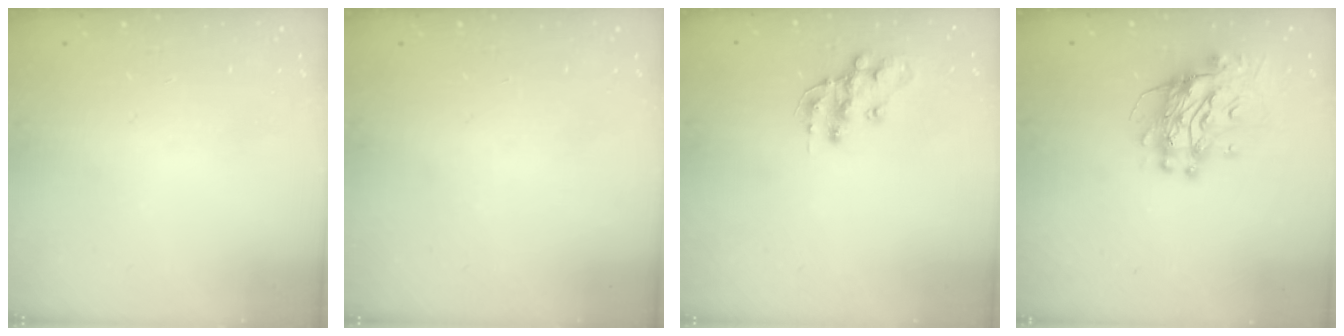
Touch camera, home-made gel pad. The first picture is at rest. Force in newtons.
{"total": 0.0}
{"total": 12.7, "press": 12.6, "slide": 0.9}
{"total": 11.4, "press": 11.4, "slide": 1.0}